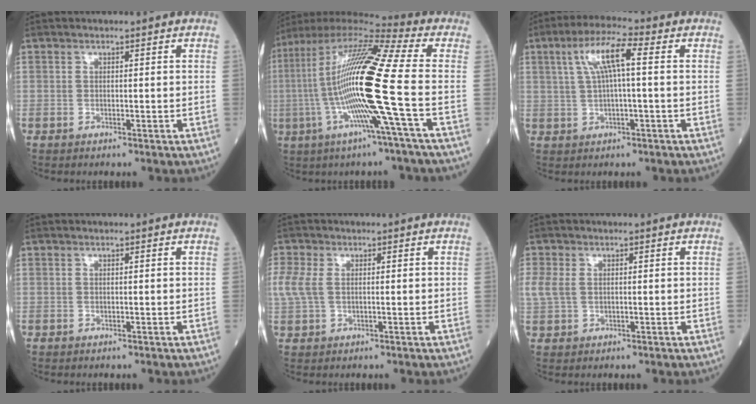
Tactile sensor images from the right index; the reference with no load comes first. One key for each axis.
{"total": 19.5, "fx": -3.0, "fy": -1.2, "fz": 19.2, "tx": -0.375, "ty": -0.002, "tz": -0.076}
{"total": 7.1, "fx": 1.7, "fy": 0.8, "fz": 6.8, "tx": -0.134, "ty": 0.024, "tz": 0.032}
{"total": 0.0}
{"total": 4.6, "fx": 0.3, "fy": 3.0, "fz": 3.6, "tx": -0.121, "ty": 0.018, "tz": 0.011}
{"total": 4.3, "fx": 0.2, "fy": 3.1, "fz": 3.0, "tx": -0.098, "ty": 0.015, "tz": 0.012}